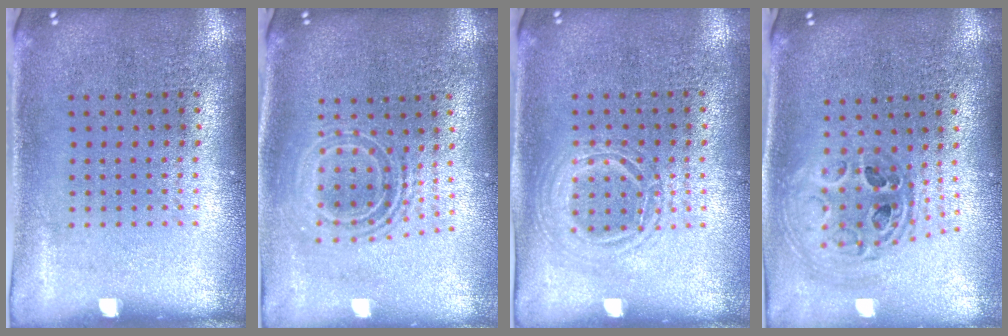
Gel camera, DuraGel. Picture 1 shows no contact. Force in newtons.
{"total": 1.7, "press": 1.4, "slide": 1.1}
{"total": 1.2, "press": 1.1, "slide": 0.3}
{"total": 1.0, "press": 1.0, "slide": 0.3}